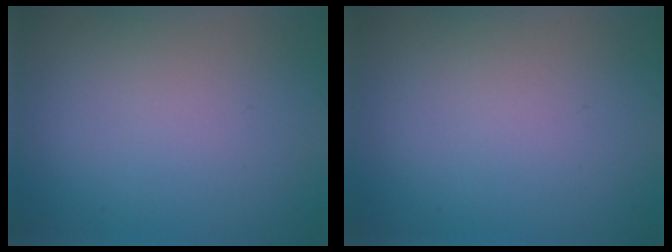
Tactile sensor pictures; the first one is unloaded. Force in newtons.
{"total": 0.0}